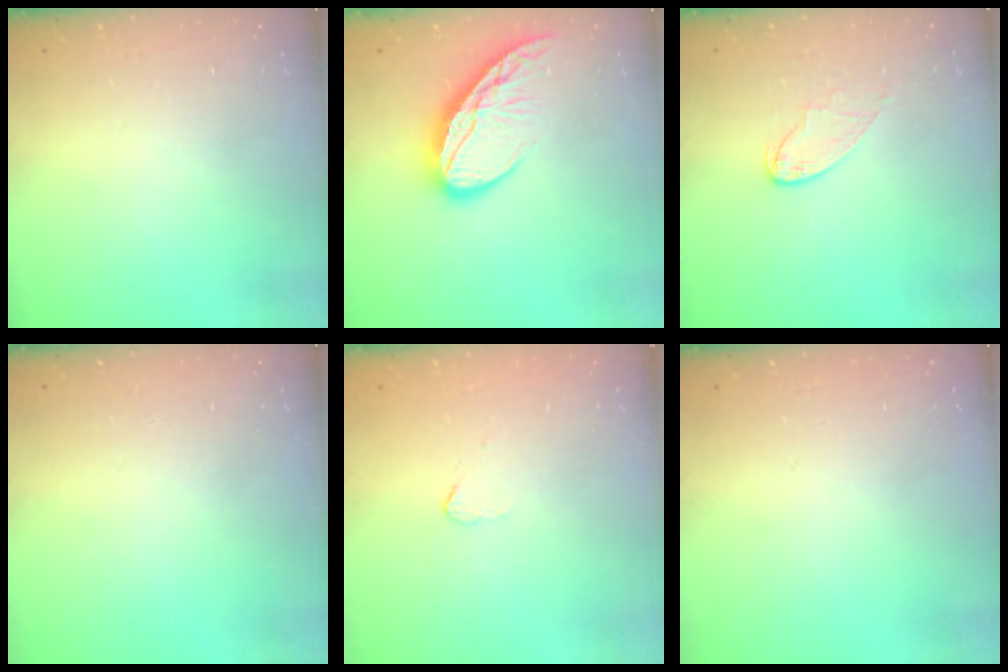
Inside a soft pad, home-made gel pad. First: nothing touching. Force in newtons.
{"total": 11.8, "press": 11.7, "slide": 1.2}
{"total": 6.6, "press": 6.6, "slide": 0.3}
{"total": 0.0}
{"total": 2.6, "press": 2.6, "slide": 0.2}
{"total": 0.0}